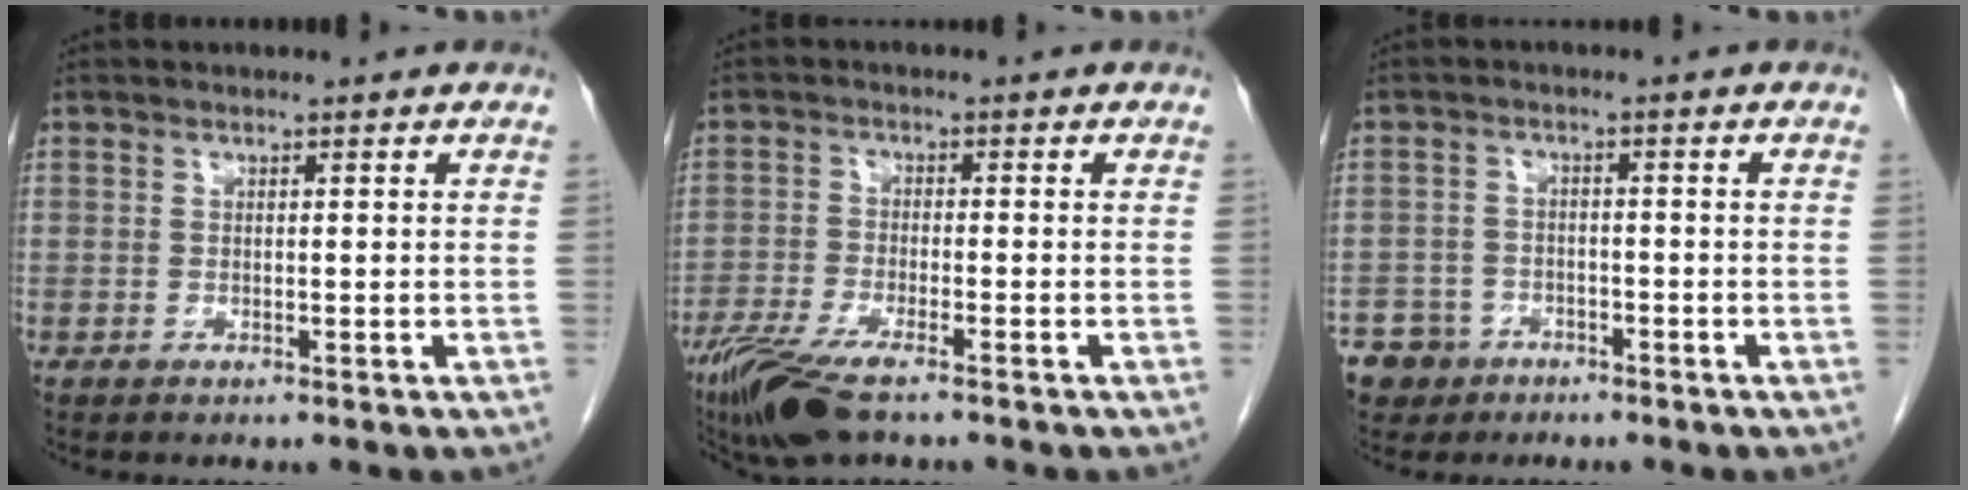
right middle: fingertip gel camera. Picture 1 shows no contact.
{"total": 8.8, "force": [-6.3, 1.6, 6.0], "torque": [-0.115, -0.022, -0.113]}
{"total": 5.6, "force": [-3.6, 4.2, 0.3], "torque": [-0.004, 0.006, -0.060]}